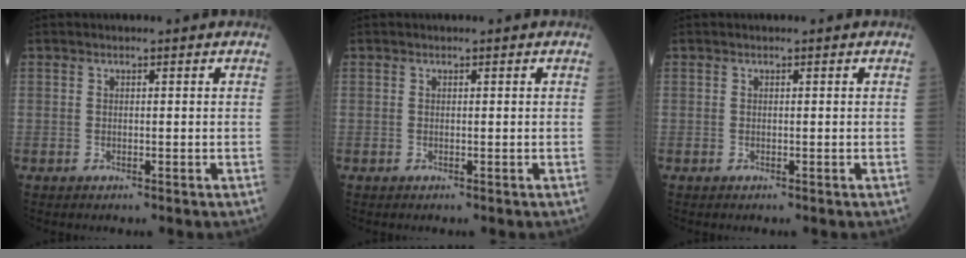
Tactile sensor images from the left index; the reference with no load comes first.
{"total": 0.0}
{"total": 0.0}